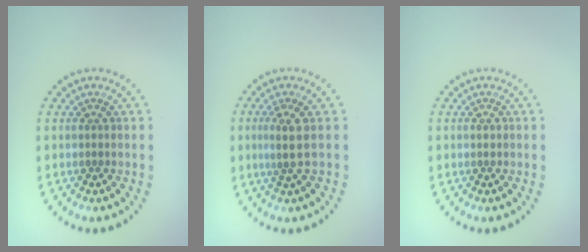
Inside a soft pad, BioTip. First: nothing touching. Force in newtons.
{"total": 1.7, "press": 1.4, "slide": 1.0}
{"total": 0.7, "press": 0.7, "slide": 0.1}